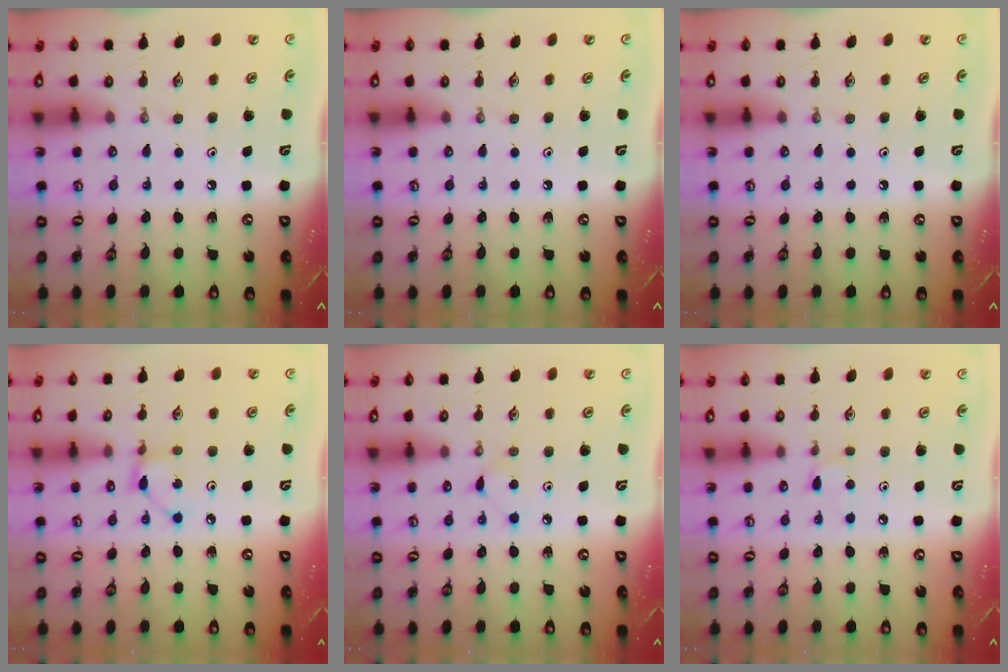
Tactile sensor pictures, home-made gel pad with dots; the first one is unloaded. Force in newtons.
{"total": 0.0}
{"total": 0.0}
{"total": 2.8, "press": 2.8, "slide": 0.1}
{"total": 2.8, "press": 2.8, "slide": 0.4}
{"total": 2.8, "press": 2.7, "slide": 0.5}